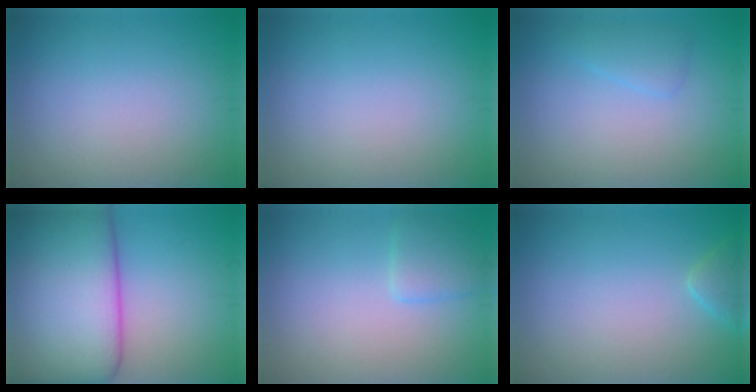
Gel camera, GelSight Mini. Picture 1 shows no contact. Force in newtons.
{"total": 0.0}
{"total": 1.4, "press": 1.4, "slide": 0.2}
{"total": 13.6, "press": 13.6, "slide": 0.8}
{"total": 1.9, "press": 1.9, "slide": 0.1}
{"total": 1.6, "press": 1.6, "slide": 0.1}